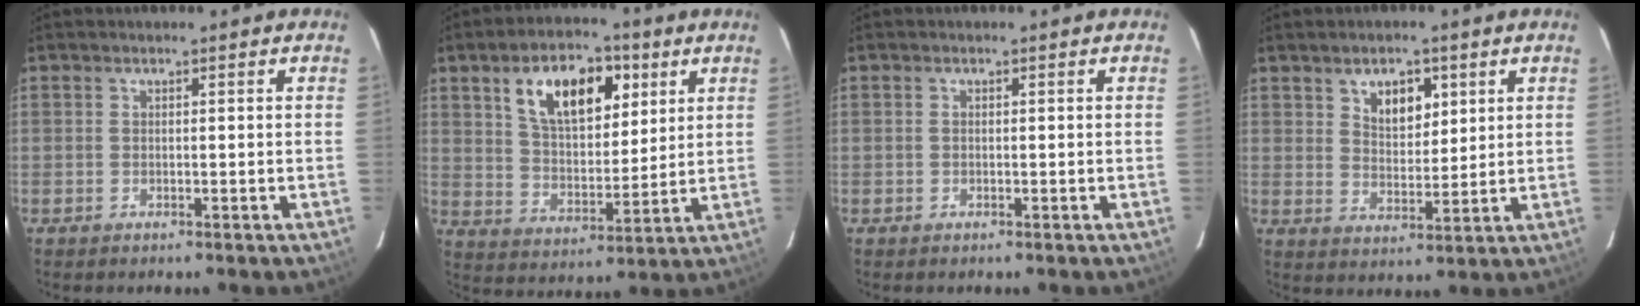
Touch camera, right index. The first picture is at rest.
{"total": 14.6, "force": [6.8, 7.5, 10.5], "torque": [-0.168, 0.018, 0.120]}
{"total": 0.0}
{"total": 6.2, "force": [3.3, 3.6, 3.8], "torque": [-0.053, 0.004, 0.060]}